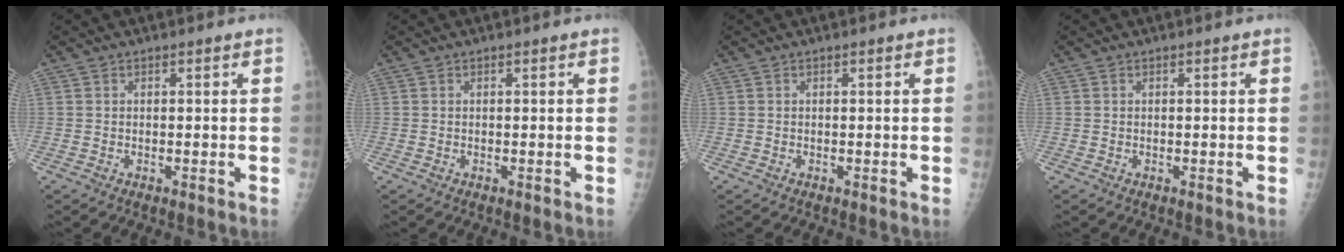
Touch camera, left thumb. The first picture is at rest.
{"total": 0.0}
{"total": 0.0}
{"total": 0.0}